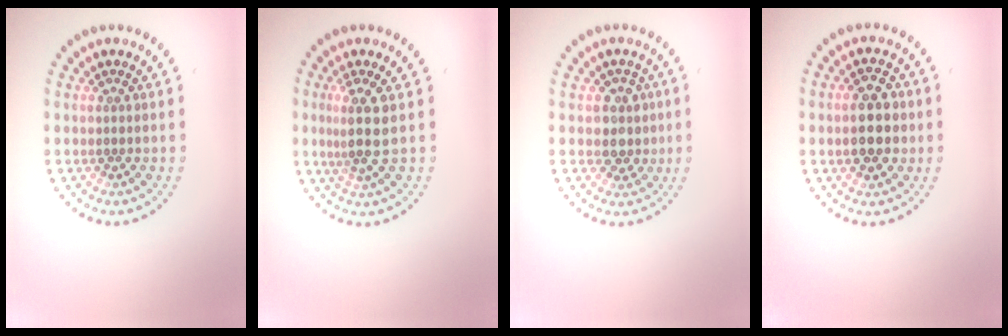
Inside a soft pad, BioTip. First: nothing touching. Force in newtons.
{"total": 3.1, "press": 2.5, "slide": 1.9}
{"total": 2.4, "press": 2.1, "slide": 1.2}
{"total": 4.6, "press": 4.6, "slide": 0.3}